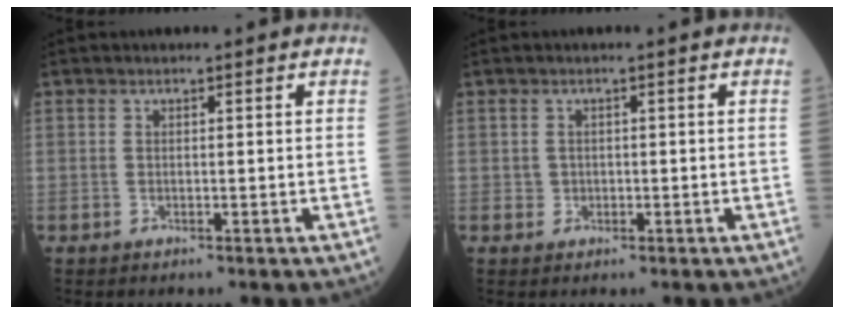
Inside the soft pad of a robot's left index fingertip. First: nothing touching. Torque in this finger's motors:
{"motor_torque": [-0.06, 0.05, -0.01, -0.01]}